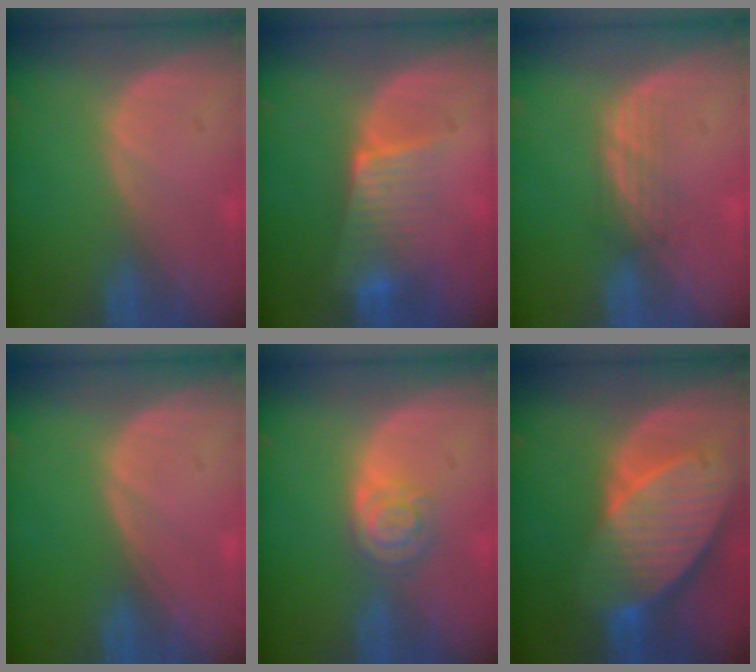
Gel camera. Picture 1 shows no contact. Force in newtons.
{"total": 6.7, "press": 5.9, "slide": 3.1}
{"total": 2.7, "press": 2.5, "slide": 0.9}
{"total": 0.0}
{"total": 4.3, "press": 3.9, "slide": 1.9}
{"total": 10.5, "press": 9.2, "slide": 5.1}